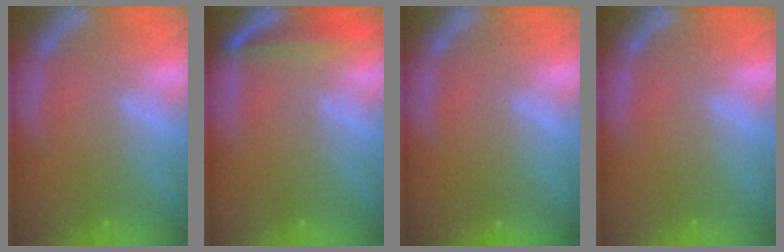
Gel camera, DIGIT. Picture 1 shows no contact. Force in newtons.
{"total": 5.0}
{"total": 2.4}
{"total": 0.0}